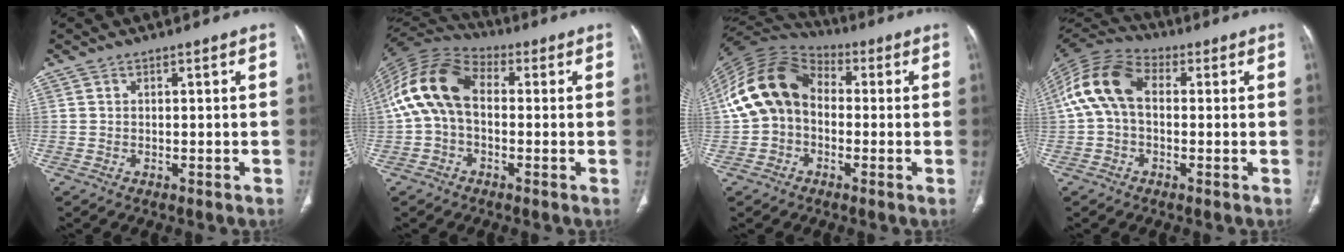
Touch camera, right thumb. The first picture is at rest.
{"total": 14.0, "force": [0.5, 9.0, 10.6], "torque": [-0.211, 0.038, -0.002]}
{"total": 15.2, "force": [0.1, 11.5, 10.0], "torque": [-0.189, 0.041, -0.011]}
{"total": 12.7, "force": [1.1, 8.3, 9.5], "torque": [-0.189, 0.036, 0.010]}